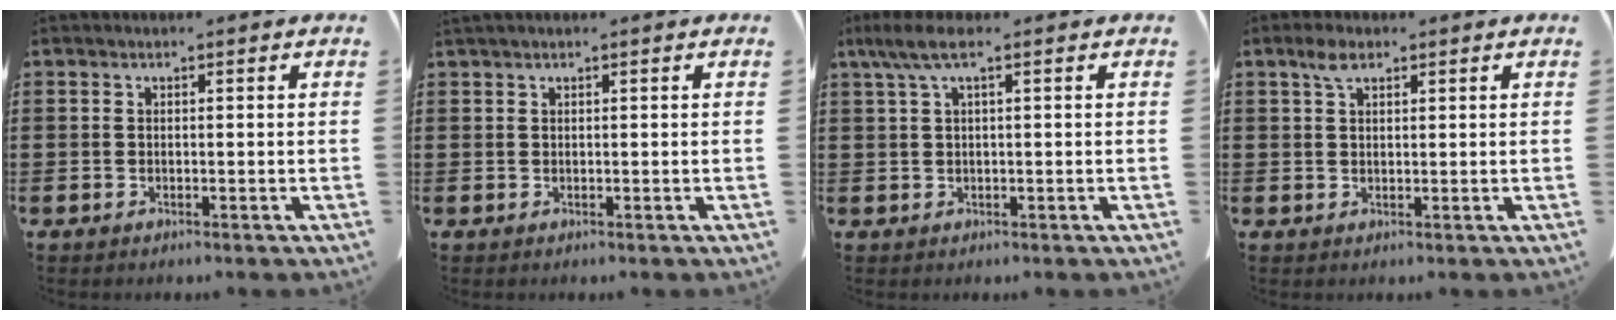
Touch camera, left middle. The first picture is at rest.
{"total": 0.6, "force": [0.4, 0.0, 0.4], "torque": [-0.009, -0.002, 0.010]}
{"total": 3.7, "force": [1.1, 0.6, 3.5], "torque": [-0.083, -0.006, 0.016]}
{"total": 2.6, "force": [1.5, 1.2, 1.7], "torque": [-0.040, 0.005, 0.028]}